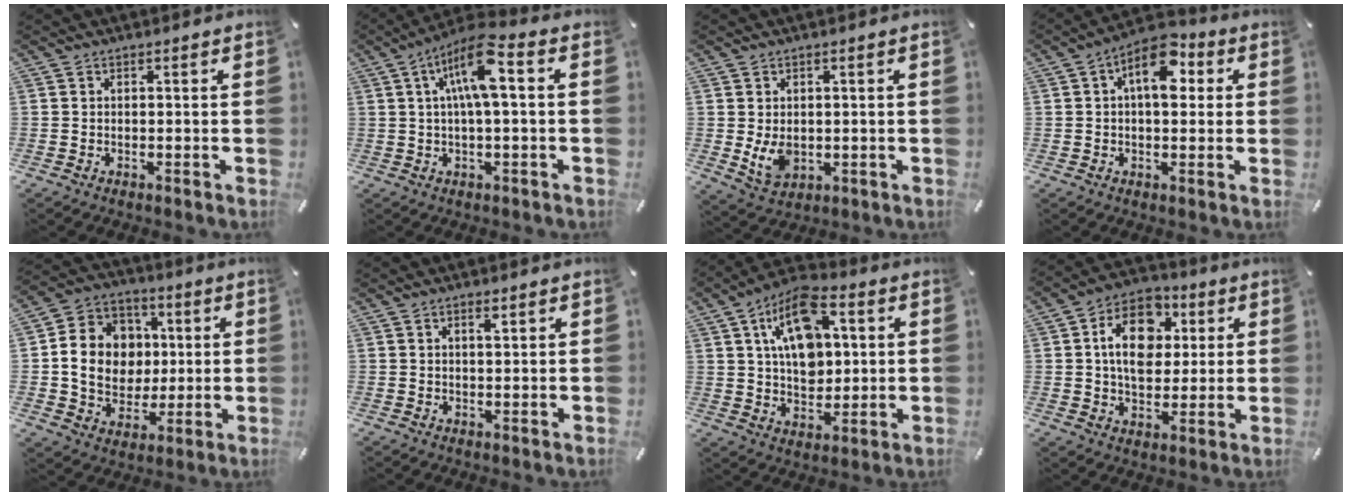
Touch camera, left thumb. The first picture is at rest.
{"total": 10.7, "force": [2.7, 2.8, 10.0], "torque": [-0.187, 0.000, 0.045]}
{"total": 5.3, "force": [0.1, 4.0, 3.5], "torque": [-0.074, -0.011, -0.001]}
{"total": 9.7, "force": [2.9, 5.3, 7.6], "torque": [-0.099, -0.007, 0.047]}
{"total": 13.6, "force": [0.9, 12.3, 5.8], "torque": [-0.101, 0.011, 0.025]}
{"total": 1.4, "force": [0.7, 0.3, 1.1], "torque": [-0.025, 0.001, 0.012]}
{"total": 14.5, "force": [4.4, 9.6, 9.9], "torque": [-0.180, -0.008, 0.078]}
{"total": 13.8, "force": [3.0, 10.4, 8.7], "torque": [-0.139, 0.008, 0.054]}